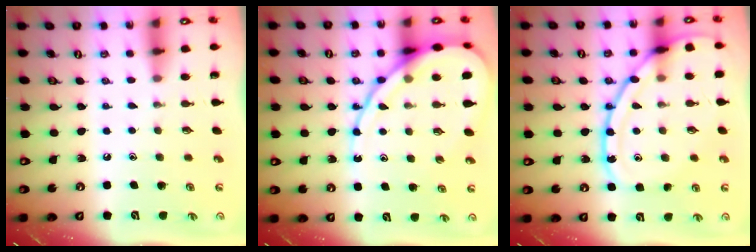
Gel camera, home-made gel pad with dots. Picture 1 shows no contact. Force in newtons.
{"total": 15.5, "press": 15.4, "slide": 1.5}
{"total": 16.6, "press": 16.5, "slide": 1.4}